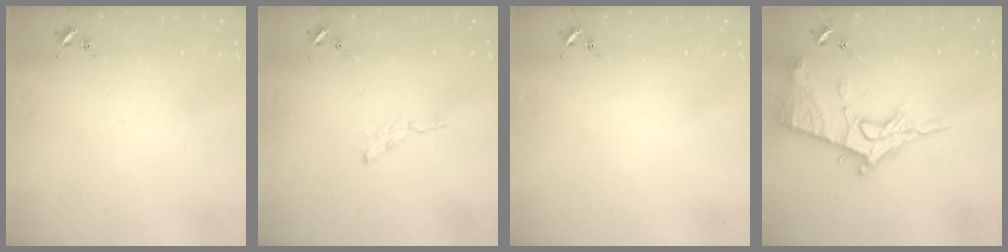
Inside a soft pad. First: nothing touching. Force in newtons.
{"total": 2.4, "press": 2.4, "slide": 0.2}
{"total": 0.0}
{"total": 15.7, "press": 15.7, "slide": 1.3}